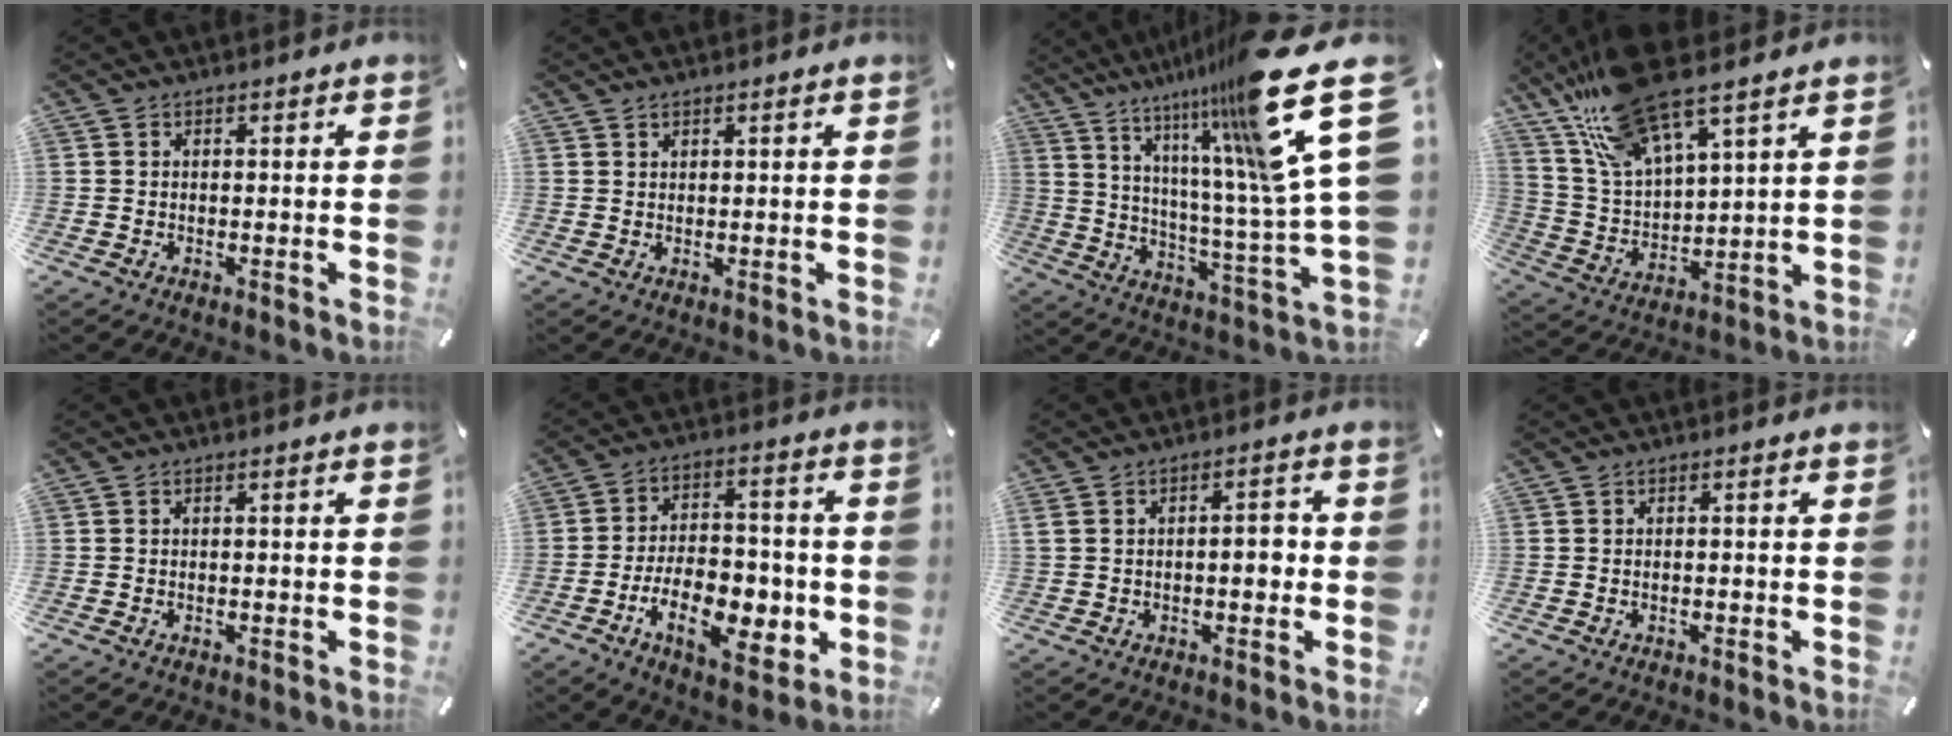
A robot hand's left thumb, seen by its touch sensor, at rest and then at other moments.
{"total": 0.8, "force": [0.7, 0.1, 0.2], "torque": [-0.004, -0.002, 0.014]}
{"total": 28.3, "force": [16.1, 4.4, 22.8], "torque": [-0.295, -0.132, 0.253]}
{"total": 16.5, "force": [12.3, 4.9, 9.8], "torque": [-0.235, -0.063, 0.214]}
{"total": 0.6, "force": [-0.2, 0.1, 0.5], "torque": [-0.008, -0.003, -0.003]}
{"total": 16.0, "force": [-5.8, 9.0, 11.9], "torque": [-0.201, 0.015, -0.095]}
{"total": 4.3, "force": [-0.5, 2.0, 3.8], "torque": [-0.060, 0.010, -0.014]}
{"total": 0.7, "force": [-0.3, 0.1, 0.6], "torque": [-0.011, -0.003, -0.004]}